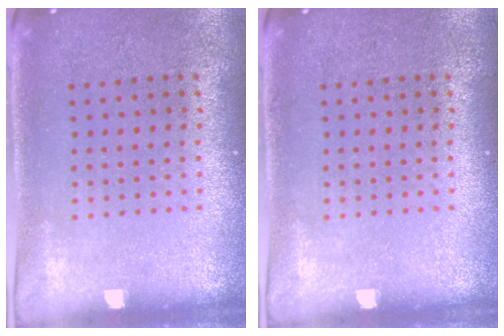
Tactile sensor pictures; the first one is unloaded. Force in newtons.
{"total": 0.0}